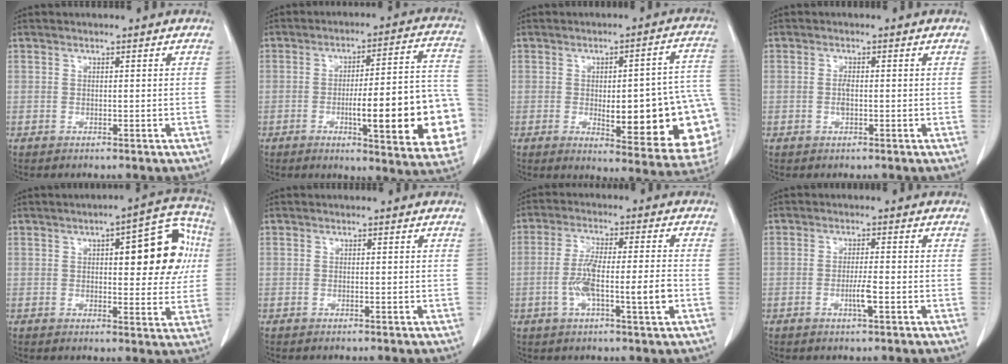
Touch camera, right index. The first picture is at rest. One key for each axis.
{"total": 20.7, "fx": -5.1, "fy": 3.3, "fz": 19.8, "tx": -0.179, "ty": 0.024, "tz": -0.054}
{"total": 21.3, "fx": -3.7, "fy": 5.0, "fz": 20.3, "tx": -0.172, "ty": 0.019, "tz": -0.023}
{"total": 1.5, "fx": -0.3, "fy": 0.5, "fz": 1.4, "tx": -0.031, "ty": 0.000, "tz": -0.004}
{"total": 13.2, "fx": 2.7, "fy": 4.3, "fz": 12.2, "tx": -0.140, "ty": 0.031, "tz": 0.031}
{"total": 0.0}
{"total": 9.9, "fx": -2.6, "fy": 0.8, "fz": 9.5, "tx": -0.176, "ty": 0.006, "tz": -0.047}
{"total": 2.9, "fx": -1.0, "fy": 0.0, "fz": 2.7, "tx": -0.054, "ty": -0.004, "tz": -0.019}